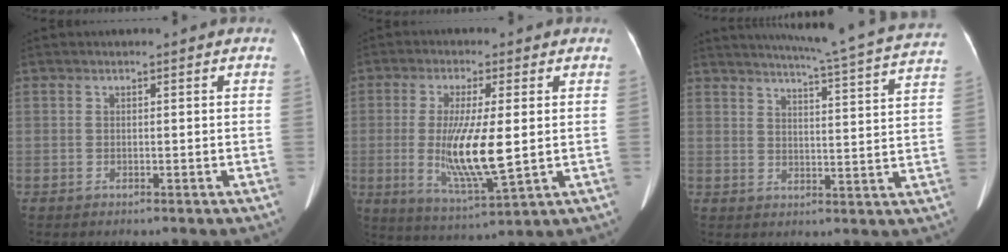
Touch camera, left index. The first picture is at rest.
{"total": 10.8, "force": [-0.4, 1.5, 10.7], "torque": [-0.213, -0.025, -0.004]}
{"total": 20.9, "force": [19.4, -0.9, 7.8], "torque": [-0.124, -0.056, 0.229]}